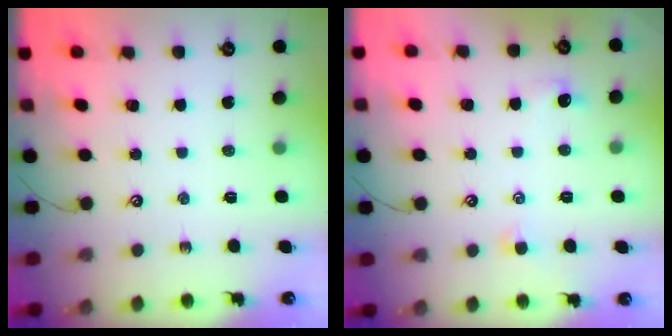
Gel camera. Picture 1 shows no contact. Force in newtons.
{"total": 1.0, "press": 0.7, "slide": 0.7}